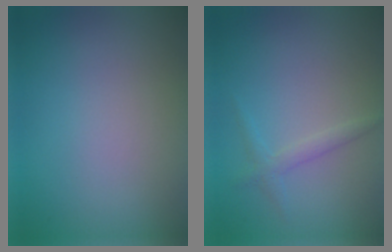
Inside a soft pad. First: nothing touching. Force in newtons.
{"total": 1.3, "press": 1.3, "slide": 0.1}